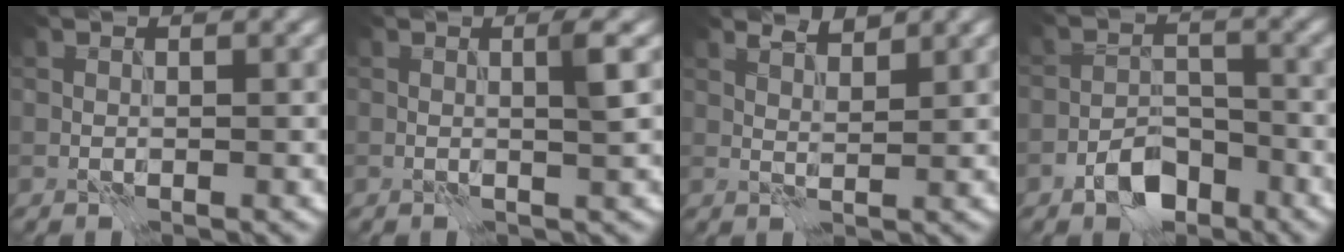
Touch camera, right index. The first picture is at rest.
{"total": 1.6, "force": [0.5, 0.0, 1.5], "torque": [-0.027, 0.001, 0.006]}
{"total": 2.2, "force": [1.9, 0.3, 0.9], "torque": [-0.010, -0.003, 0.035]}
{"total": 4.2, "force": [-2.9, 2.3, 2.2], "torque": [-0.030, 0.004, -0.055]}